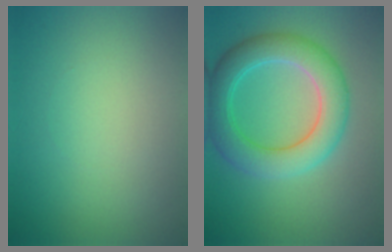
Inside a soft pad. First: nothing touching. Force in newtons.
{"total": 6.1, "press": 6.1, "slide": 0.2}